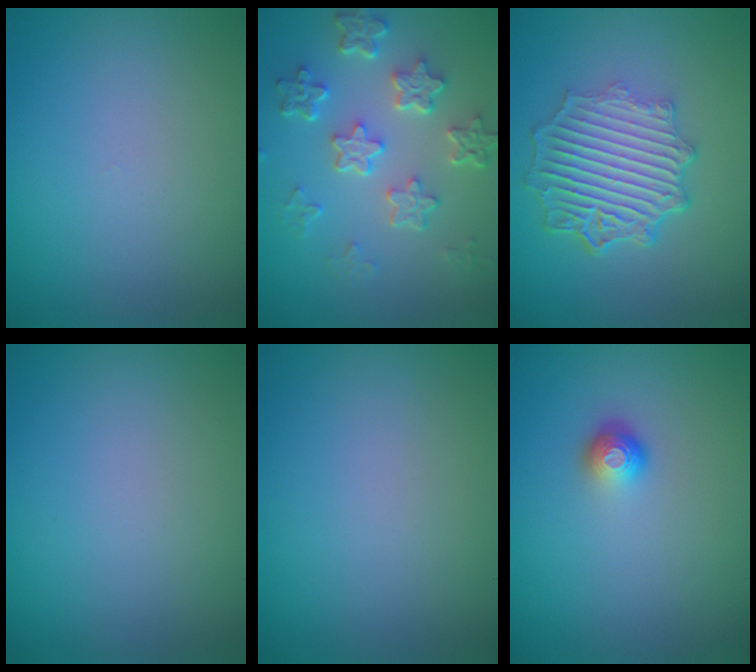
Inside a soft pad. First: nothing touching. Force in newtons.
{"total": 5.3, "press": 4.1, "slide": 3.4}
{"total": 7.3, "press": 5.2, "slide": 5.0}
{"total": 0.0}
{"total": 0.0}
{"total": 1.9, "press": 1.3, "slide": 1.4}